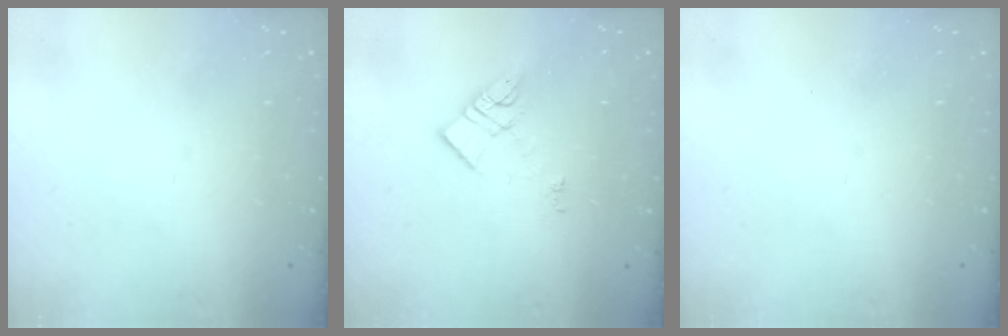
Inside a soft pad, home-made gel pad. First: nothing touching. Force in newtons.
{"total": 8.5, "press": 8.5, "slide": 0.5}
{"total": 0.0}